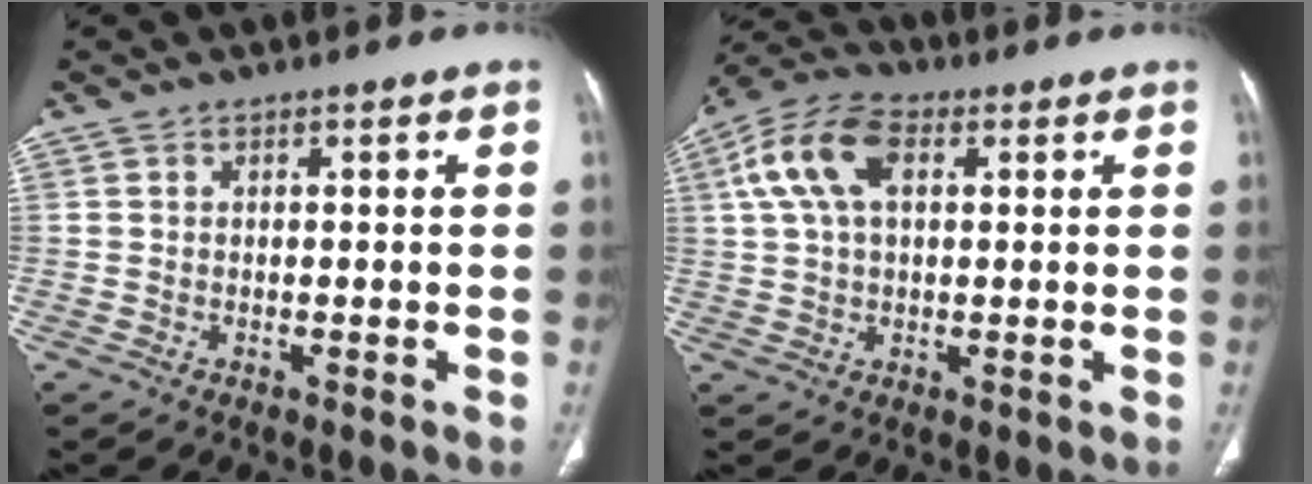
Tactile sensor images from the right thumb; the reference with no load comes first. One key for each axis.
{"total": 10.8, "fx": 3.3, "fy": 6.0, "fz": 8.3, "tx": -0.172, "ty": 0.024, "tz": 0.057}